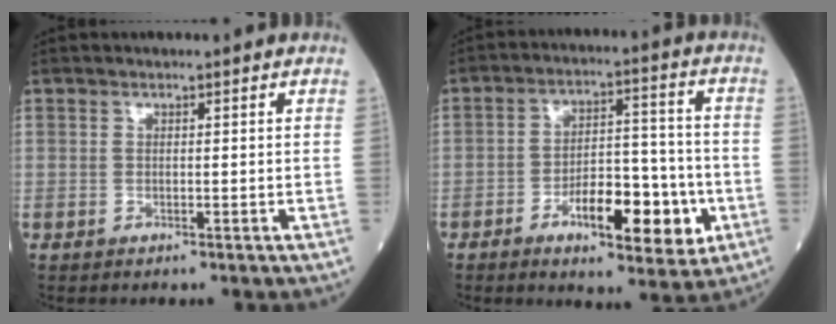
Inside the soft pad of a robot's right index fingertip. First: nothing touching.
{"total": 12.2, "force": [-4.6, 4.2, 10.5], "torque": [-0.162, 0.011, -0.069]}